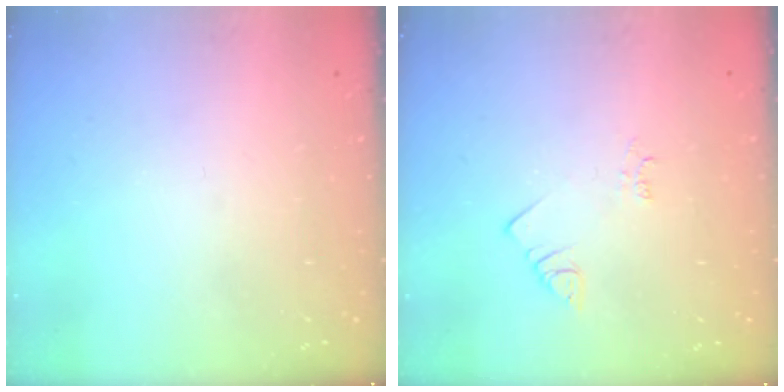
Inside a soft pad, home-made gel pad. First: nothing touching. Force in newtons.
{"total": 2.5, "press": 2.5, "slide": 0.5}